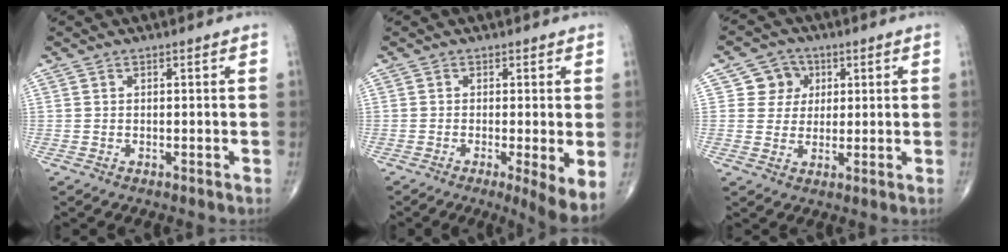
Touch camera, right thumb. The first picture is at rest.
{"total": 5.9, "force": [-1.1, 0.8, 5.7], "torque": [-0.093, -0.020, -0.023]}
{"total": 5.7, "force": [1.7, 5.3, 1.1], "torque": [0.016, 0.002, 0.022]}